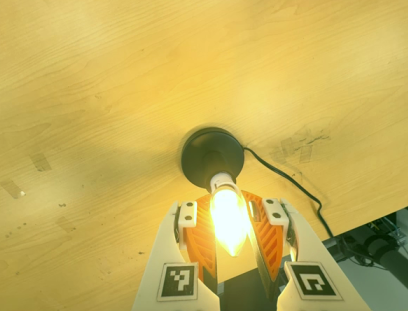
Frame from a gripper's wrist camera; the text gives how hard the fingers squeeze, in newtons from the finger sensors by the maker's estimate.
{"total": 16.1, "left": 15.2, "right": 17.0}